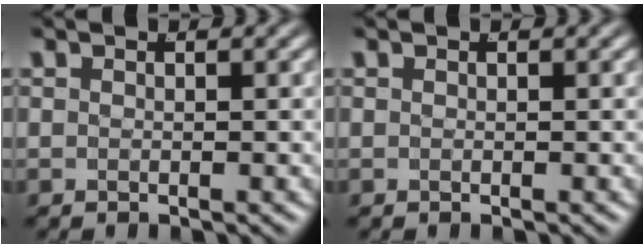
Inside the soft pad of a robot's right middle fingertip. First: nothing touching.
{"total": 0.0}